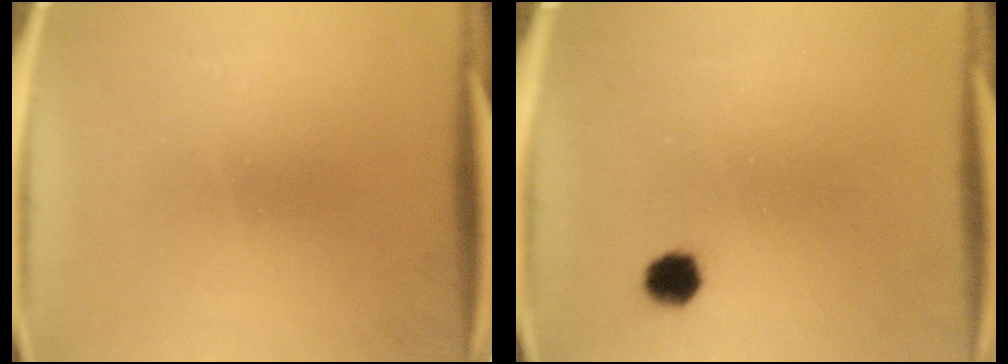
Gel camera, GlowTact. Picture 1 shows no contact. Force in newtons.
{"total": 3.3}